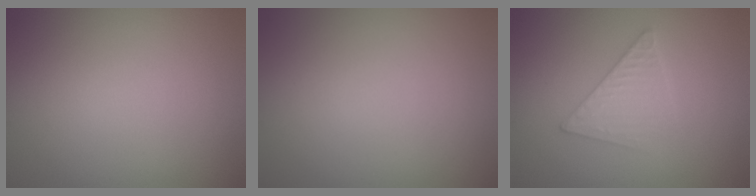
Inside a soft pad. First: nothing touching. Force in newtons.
{"total": 0.0}
{"total": 2.6, "press": 2.6, "slide": 0.3}